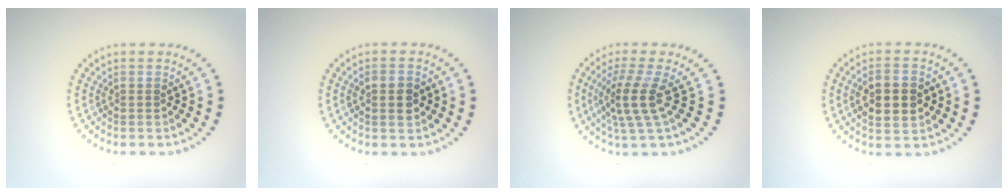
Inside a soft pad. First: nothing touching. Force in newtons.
{"total": 2.0, "press": 2.0, "slide": 0.2}
{"total": 3.6, "press": 2.6, "slide": 2.5}
{"total": 4.7, "press": 4.7, "slide": 0.2}